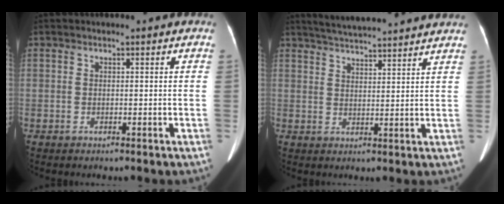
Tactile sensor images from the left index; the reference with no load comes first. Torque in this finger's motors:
{"motor_torque": [0.30, -0.80, 0.05, 0.04]}